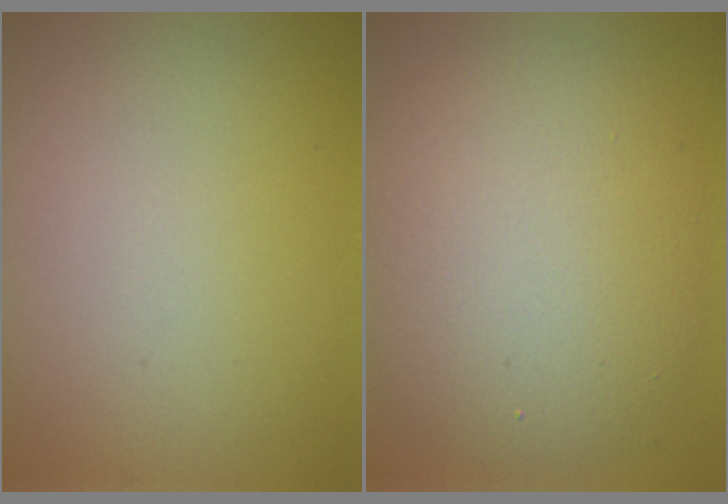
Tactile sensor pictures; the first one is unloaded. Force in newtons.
{"total": 9.0, "press": 9.0, "slide": 0.2}